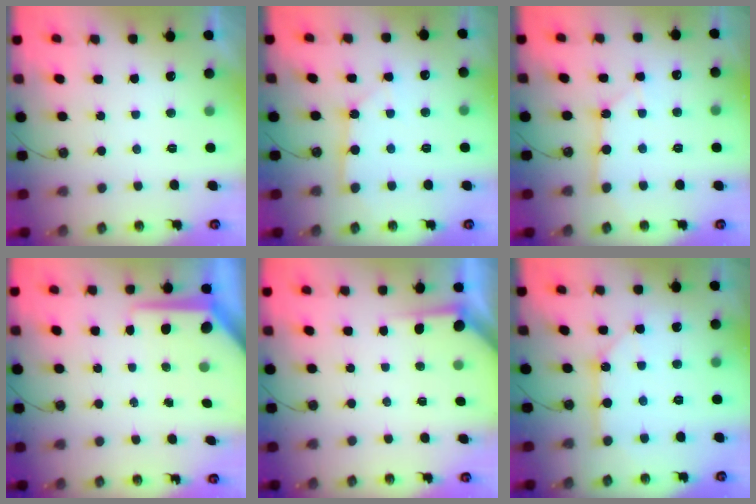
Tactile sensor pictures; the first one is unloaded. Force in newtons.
{"total": 2.4, "press": 2.4, "slide": 0.3}
{"total": 3.0, "press": 3.0, "slide": 0.1}
{"total": 9.0, "press": 8.9, "slide": 0.7}
{"total": 2.5, "press": 2.5, "slide": 0.3}
{"total": 10.3, "press": 10.2, "slide": 1.1}